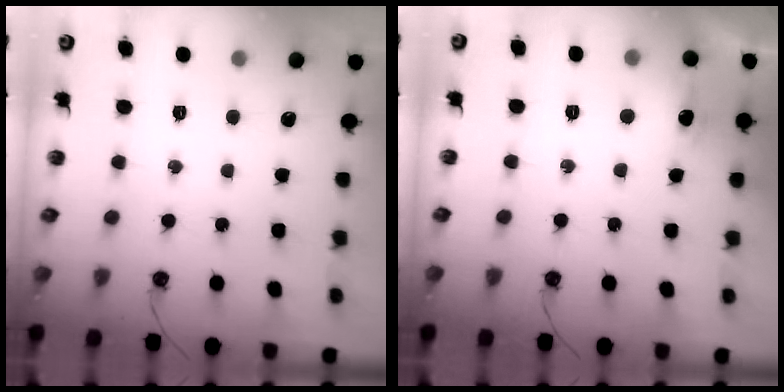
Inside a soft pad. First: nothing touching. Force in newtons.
{"total": 6.4, "press": 6.4, "slide": 0.4}